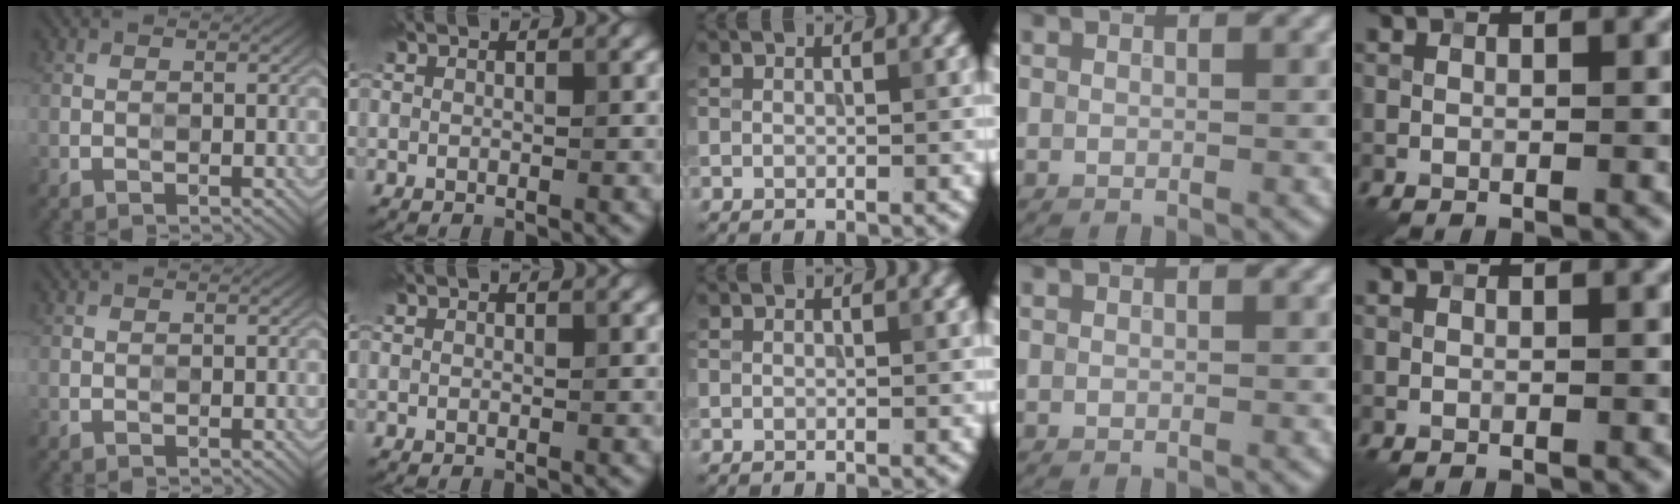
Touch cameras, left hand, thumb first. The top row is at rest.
{}